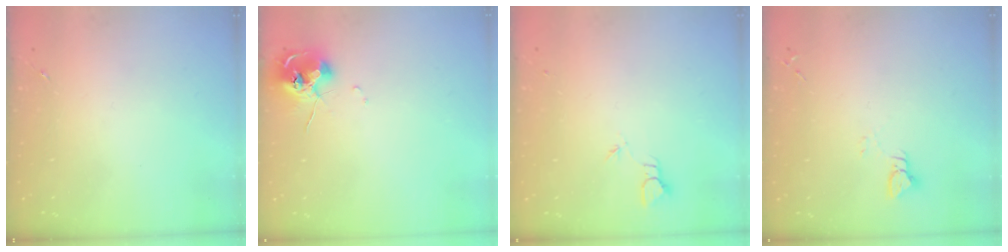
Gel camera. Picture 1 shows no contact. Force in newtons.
{"total": 10.1, "press": 10.0, "slide": 0.9}
{"total": 2.0, "press": 2.0, "slide": 0.1}
{"total": 2.9, "press": 2.9, "slide": 0.2}